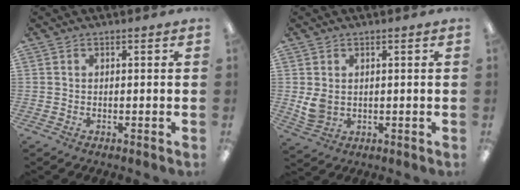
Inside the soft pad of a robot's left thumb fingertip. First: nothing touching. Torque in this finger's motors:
{"motor_torque": [0.46, 0.66, 0.27, -0.41, 0.02]}